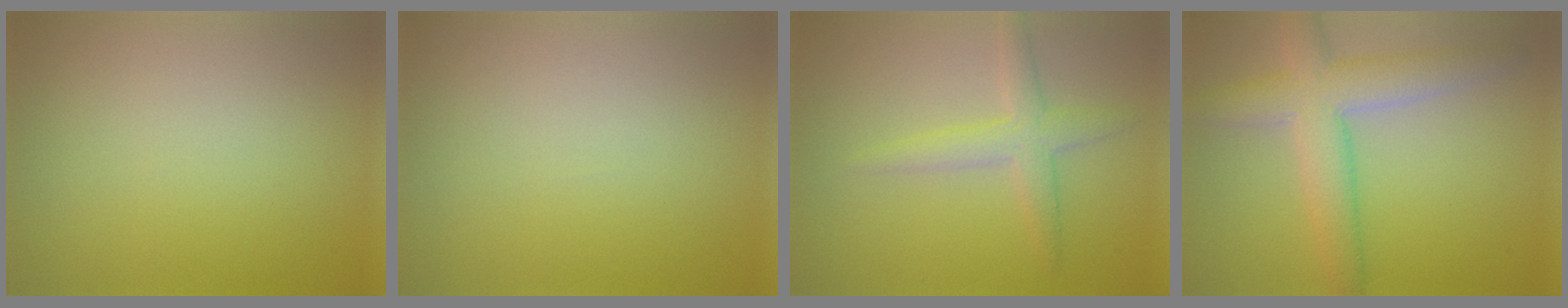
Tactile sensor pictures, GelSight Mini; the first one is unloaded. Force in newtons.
{"total": 0.0}
{"total": 2.8, "press": 2.8, "slide": 0.1}
{"total": 6.0, "press": 5.9, "slide": 0.5}